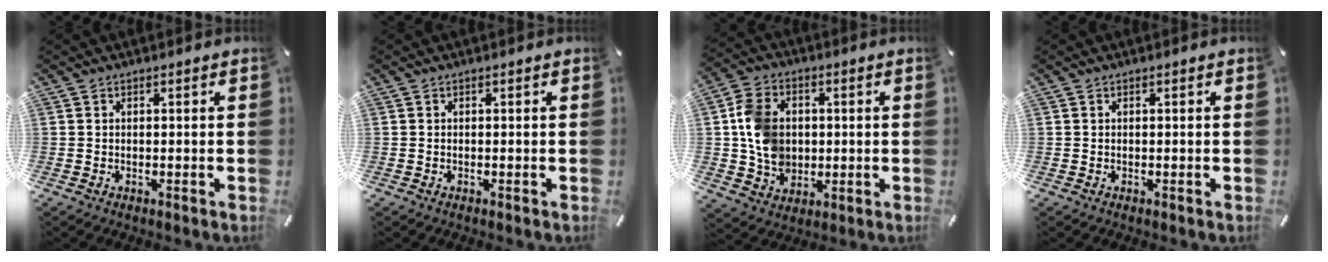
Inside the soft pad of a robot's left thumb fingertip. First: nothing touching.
{"total": 0.0}
{"total": 10.8, "force": [0.5, 9.3, 5.5], "torque": [-0.101, 0.011, 0.014]}
{"total": 0.0}